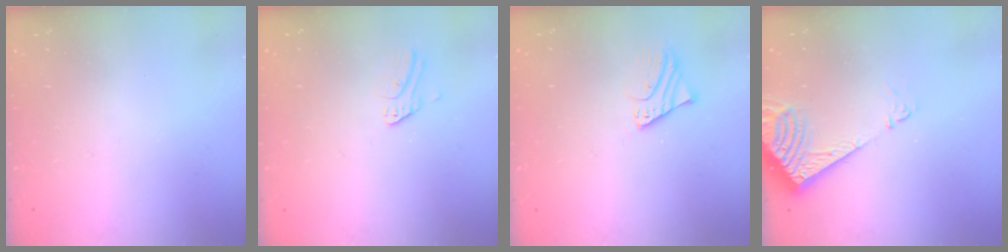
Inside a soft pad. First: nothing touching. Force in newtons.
{"total": 2.8, "press": 2.8, "slide": 0.2}
{"total": 2.6, "press": 2.6, "slide": 0.2}
{"total": 7.8, "press": 7.8, "slide": 0.6}